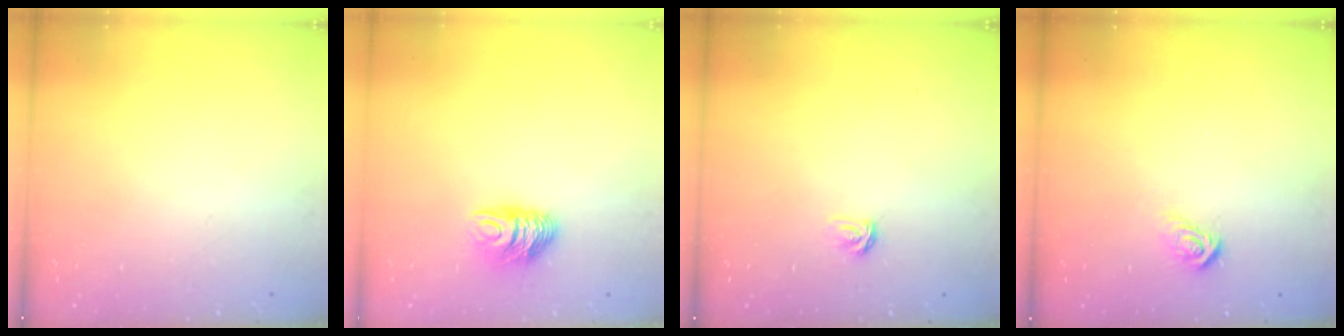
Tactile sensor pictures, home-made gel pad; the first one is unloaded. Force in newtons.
{"total": 7.4, "press": 7.4, "slide": 0.7}
{"total": 3.1, "press": 3.0, "slide": 0.4}
{"total": 4.2, "press": 4.2, "slide": 0.4}